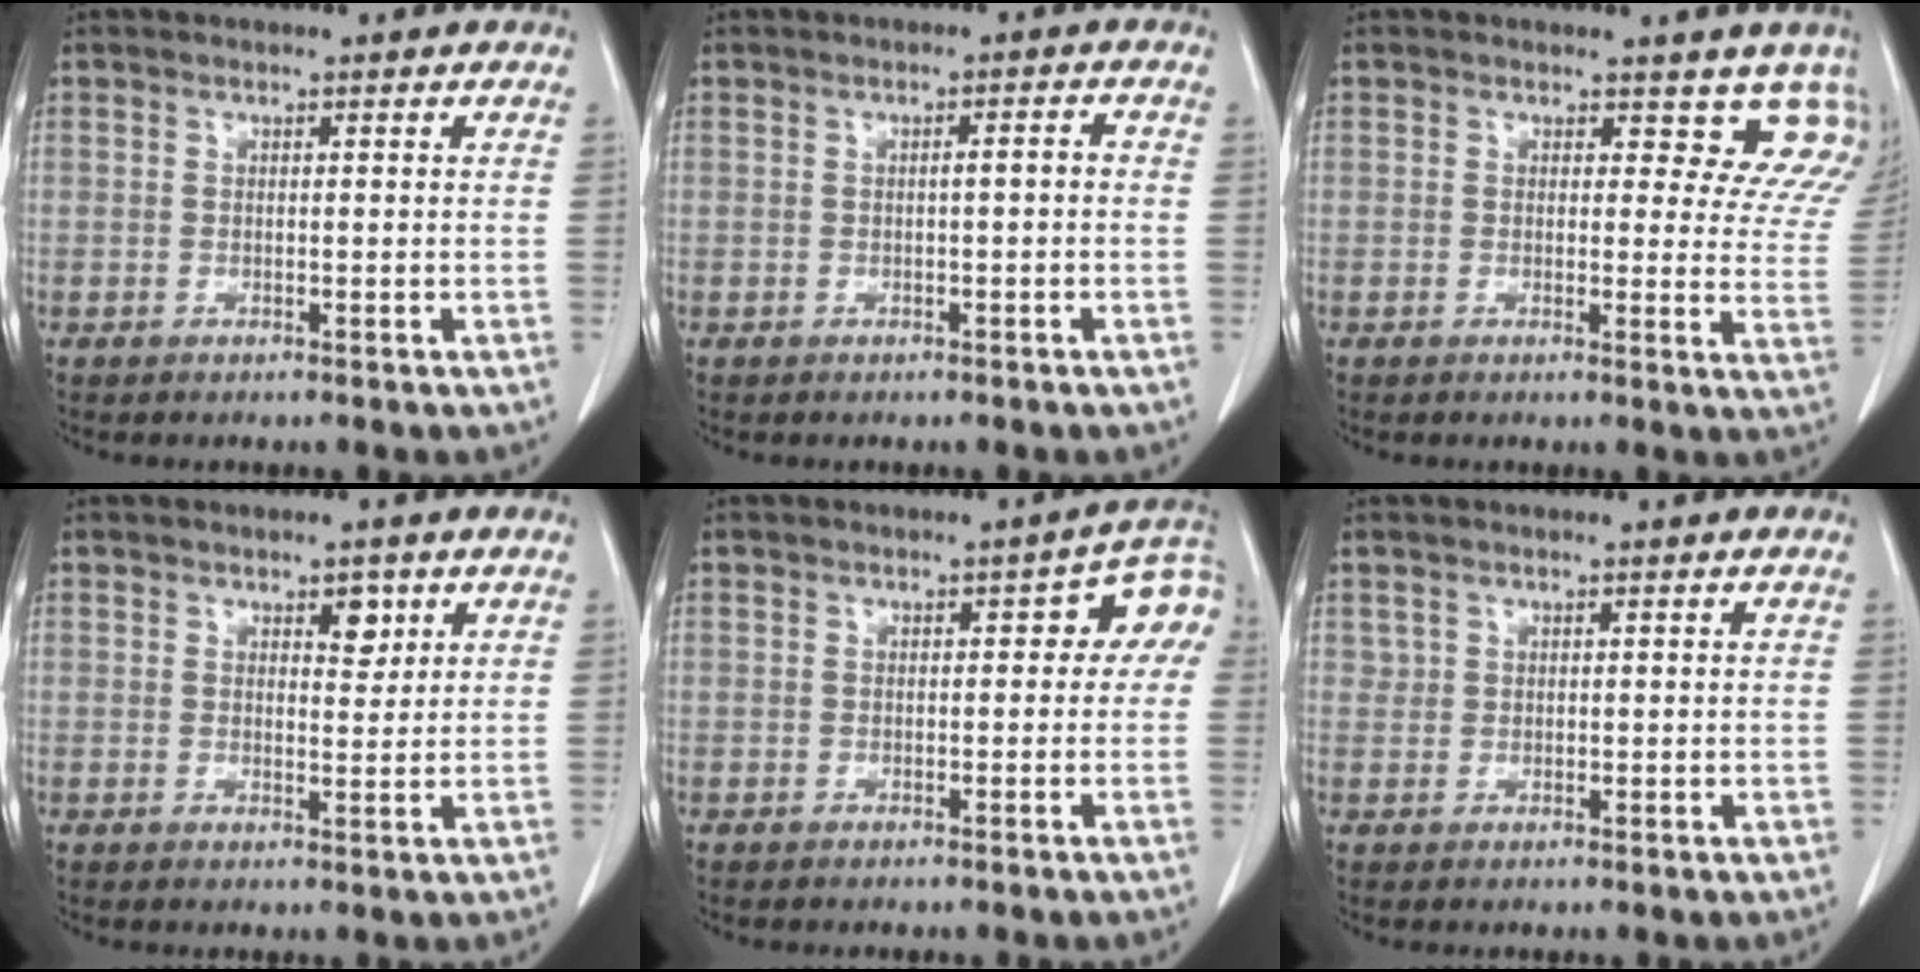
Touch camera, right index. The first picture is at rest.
{"total": 1.4, "force": [-0.3, 0.2, 1.4], "torque": [-0.022, 0.003, -0.003]}
{"total": 7.7, "force": [6.6, 3.7, 1.4], "torque": [0.021, -0.015, 0.040]}
{"total": 2.7, "force": [1.5, 1.3, 1.9], "torque": [-0.024, -0.004, 0.024]}
{"total": 5.6, "force": [0.8, 2.6, 4.9], "torque": [-0.053, 0.030, 0.006]}
{"total": 1.3, "force": [0.8, 1.1, 0.2], "torque": [0.009, 0.001, 0.012]}